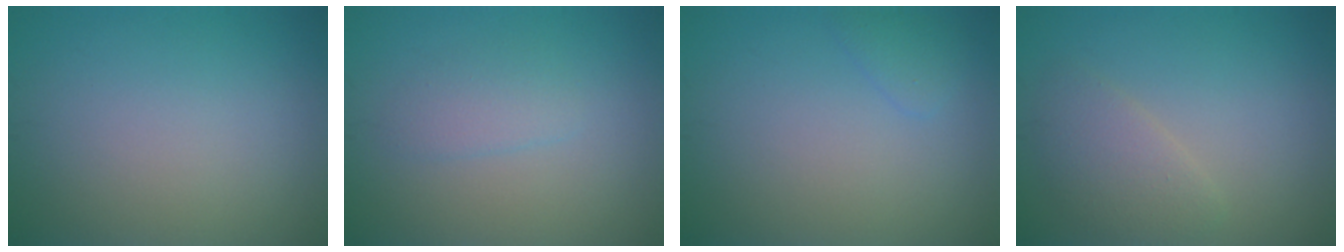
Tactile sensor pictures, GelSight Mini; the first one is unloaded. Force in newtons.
{"total": 1.8, "press": 1.8, "slide": 0.2}
{"total": 1.2, "press": 1.2, "slide": 0.1}
{"total": 2.7, "press": 2.7, "slide": 0.2}